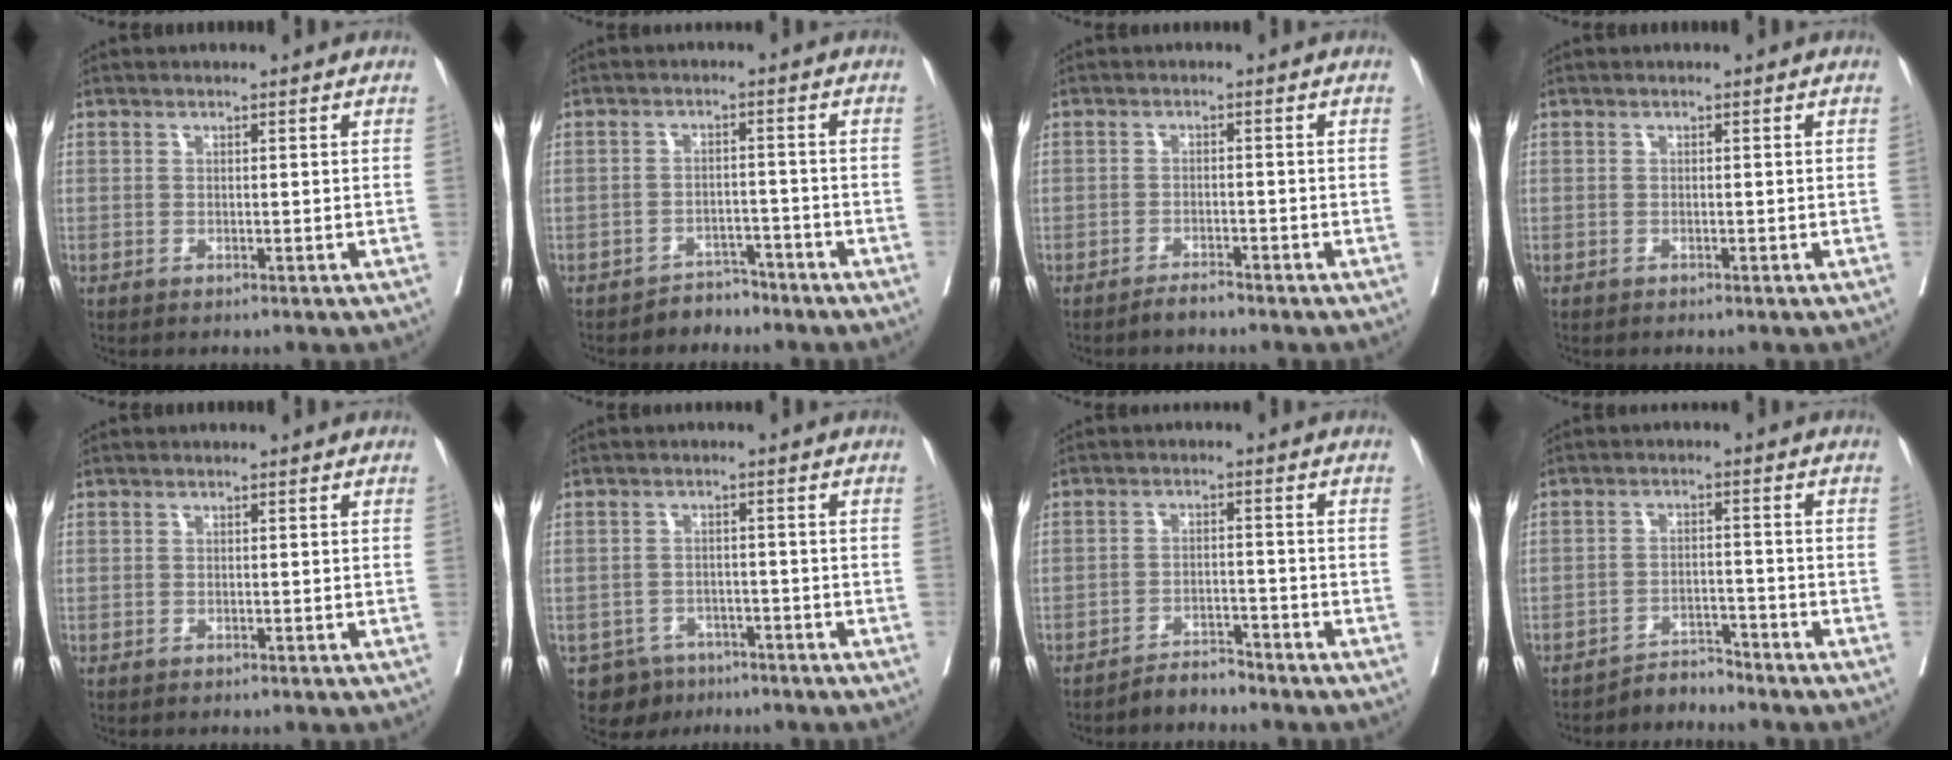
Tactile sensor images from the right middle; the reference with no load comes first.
{"total": 2.9, "force": [-2.6, 1.1, -0.3], "torque": [0.003, 0.001, -0.040]}
{"total": 1.9, "force": [-1.8, 0.1, 0.6], "torque": [-0.012, -0.003, -0.030]}
{"total": 0.0}
{"total": 0.0}
{"total": 5.0, "force": [-3.6, 3.5, 0.4], "torque": [-0.001, 0.005, -0.050]}
{"total": 3.0, "force": [-3.0, 0.3, 0.2], "torque": [-0.003, -0.010, -0.053]}
{"total": 3.2, "force": [-3.2, 0.0, -0.7], "torque": [0.015, -0.007, -0.051]}